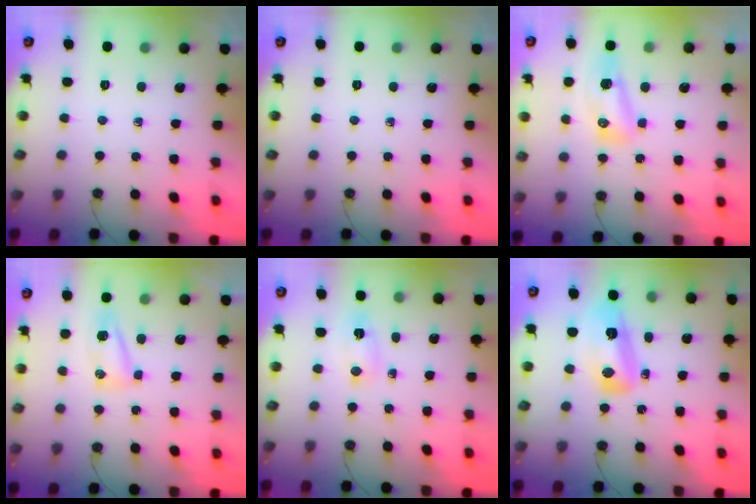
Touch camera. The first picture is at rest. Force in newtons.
{"total": 0.0}
{"total": 12.0, "press": 9.9, "slide": 6.8}
{"total": 6.6, "press": 6.5, "slide": 1.1}
{"total": 2.8, "press": 2.5, "slide": 1.4}
{"total": 11.9, "press": 11.8, "slide": 1.1}